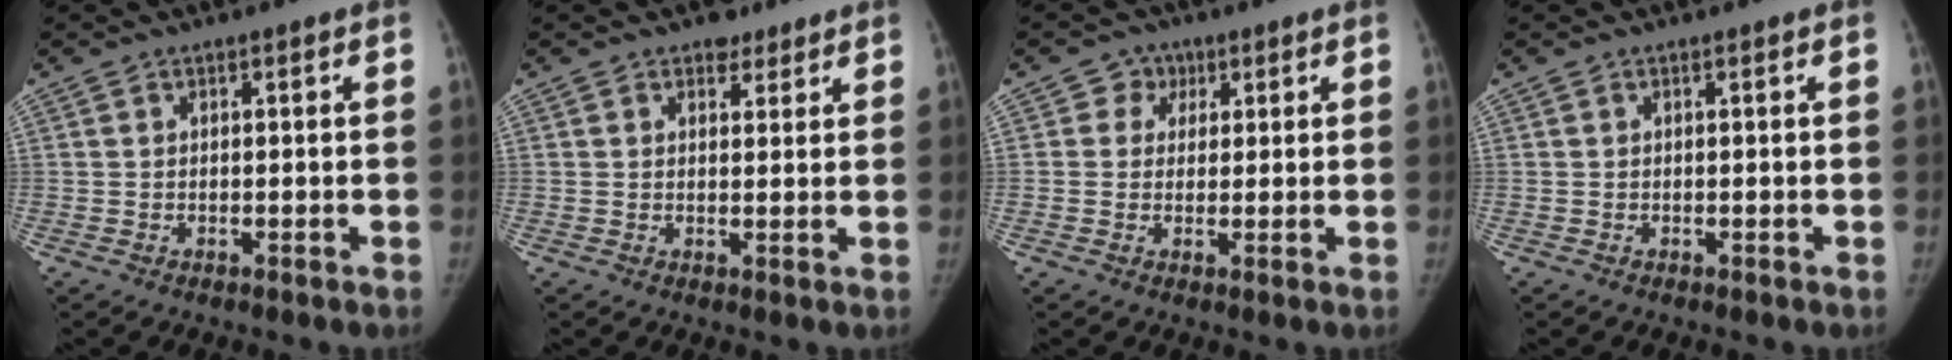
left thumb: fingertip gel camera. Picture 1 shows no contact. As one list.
[{"total": 3.2, "force": [2.3, 2.1, 0.9], "torque": [0.012, -0.012, 0.029]}, {"total": 3.8, "force": [1.4, 3.4, 0.7], "torque": [0.019, 0.002, 0.013]}, {"total": 0.0}]